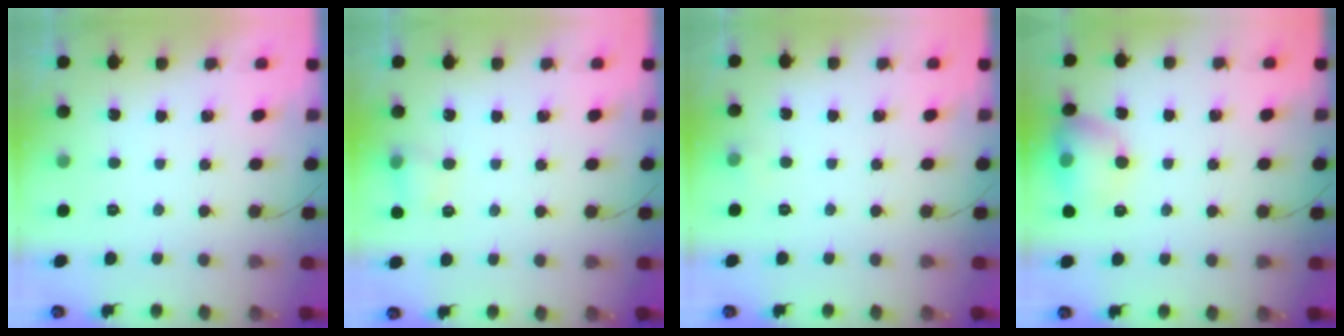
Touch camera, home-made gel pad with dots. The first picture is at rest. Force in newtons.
{"total": 5.7, "press": 5.5, "slide": 1.6}
{"total": 7.4, "press": 3.1, "slide": 6.7}
{"total": 11.7, "press": 11.5, "slide": 1.9}